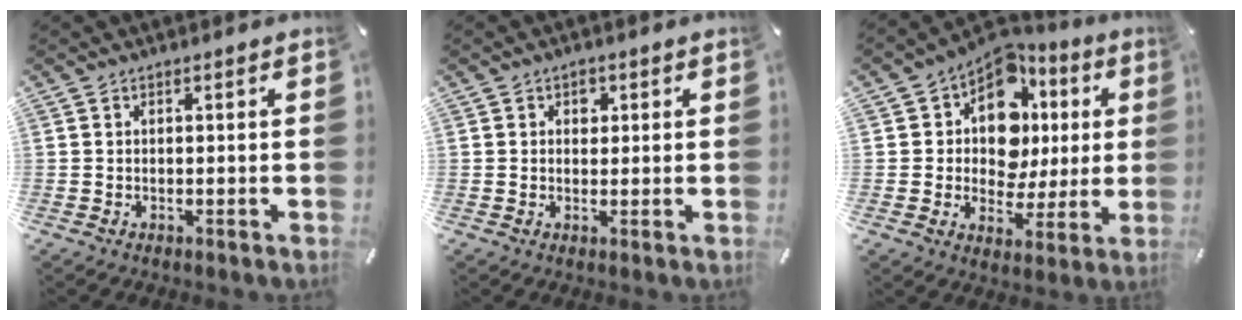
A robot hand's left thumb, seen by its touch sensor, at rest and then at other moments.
{"total": 2.3, "force": [0.7, 2.0, 1.0], "torque": [0.002, -0.004, 0.004]}
{"total": 13.4, "force": [4.4, 10.3, 7.3], "torque": [-0.119, -0.035, 0.086]}